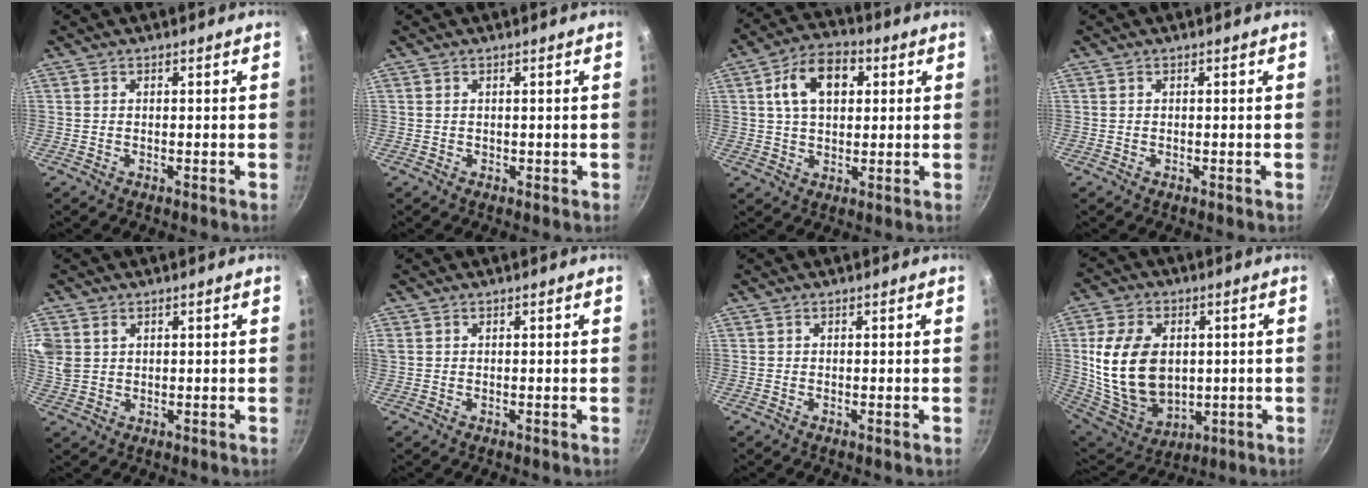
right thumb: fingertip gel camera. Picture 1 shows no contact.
{"total": 0.8, "force": [0.3, 0.7, 0.3], "torque": [0.000, 0.003, 0.005]}
{"total": 11.7, "force": [3.2, 7.6, 8.3], "torque": [-0.114, 0.014, 0.044]}
{"total": 0.0}
{"total": 8.8, "force": [3.1, 6.8, 4.6], "torque": [-0.110, 0.014, 0.071]}
{"total": 1.0, "force": [0.4, 0.8, 0.4], "torque": [-0.010, 0.004, 0.009]}
{"total": 0.0}
{"total": 19.2, "force": [1.4, 13.5, 13.6], "torque": [-0.237, -0.010, 0.046]}